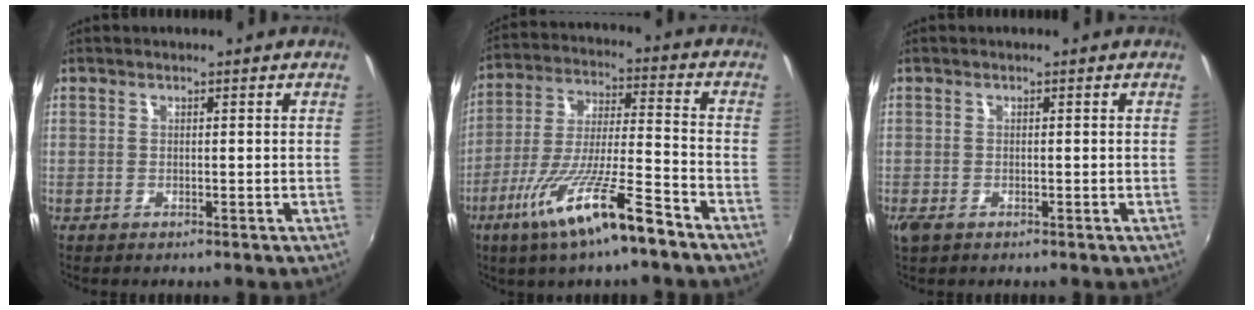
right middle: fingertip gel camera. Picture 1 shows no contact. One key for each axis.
{"total": 15.4, "fx": -9.6, "fy": 1.3, "fz": 12.0, "tx": -0.239, "ty": -0.027, "tz": -0.171}
{"total": 1.9, "fx": -1.1, "fy": 1.0, "fz": 1.2, "tx": -0.025, "ty": -0.008, "tz": -0.019}